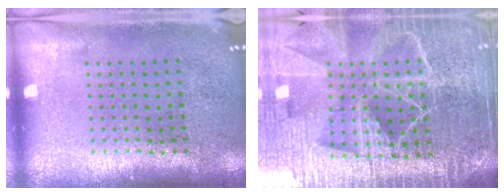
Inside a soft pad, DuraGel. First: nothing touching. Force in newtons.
{"total": 6.0, "press": 5.2, "slide": 2.8}